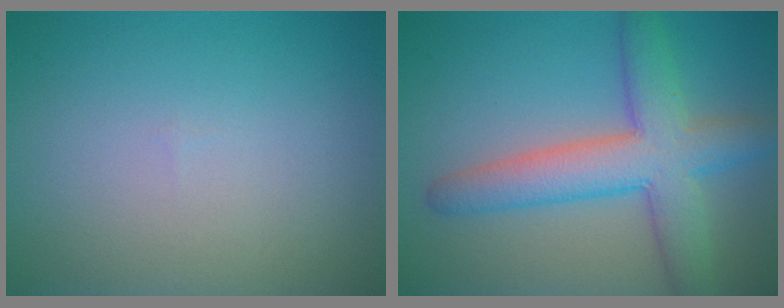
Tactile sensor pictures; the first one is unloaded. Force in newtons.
{"total": 6.9, "press": 6.9, "slide": 0.4}